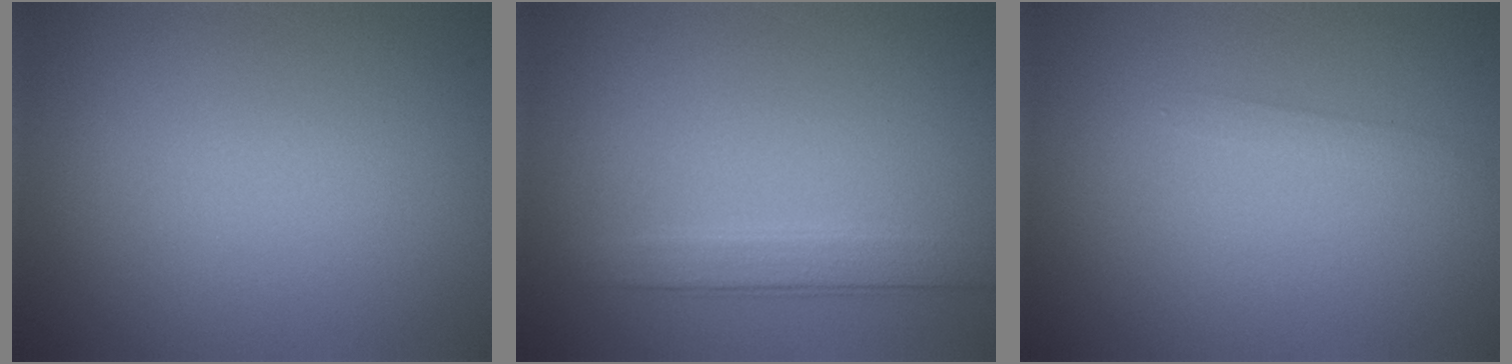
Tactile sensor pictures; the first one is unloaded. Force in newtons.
{"total": 2.6, "press": 2.6, "slide": 0.2}
{"total": 0.8, "press": 0.8, "slide": 0.1}